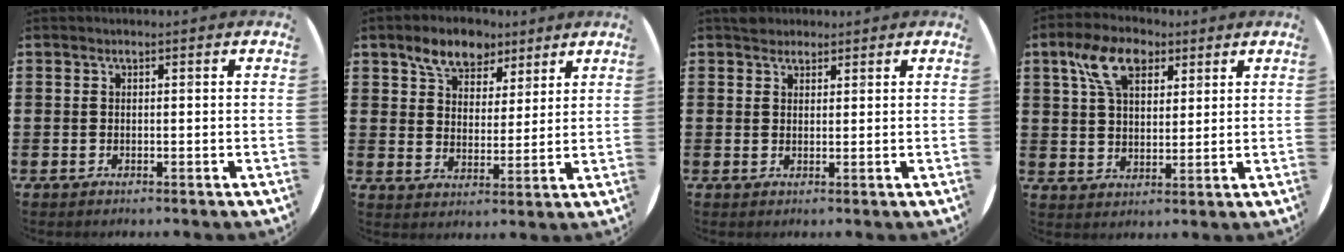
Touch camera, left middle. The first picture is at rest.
{"total": 6.7, "force": [5.2, 3.6, 2.0], "torque": [-0.053, -0.002, 0.095]}
{"total": 2.0, "force": [1.8, 0.8, 0.0], "torque": [0.005, 0.003, 0.034]}
{"total": 8.2, "force": [4.6, 4.9, 4.7], "torque": [-0.095, 0.011, 0.083]}